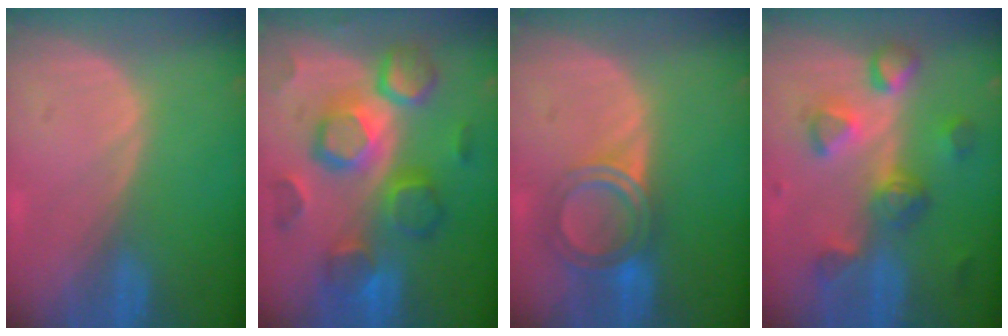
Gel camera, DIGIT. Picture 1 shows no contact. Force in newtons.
{"total": 11.5, "press": 11.4, "slide": 1.0}
{"total": 6.0, "press": 5.3, "slide": 2.8}
{"total": 8.2, "press": 7.7, "slide": 2.7}